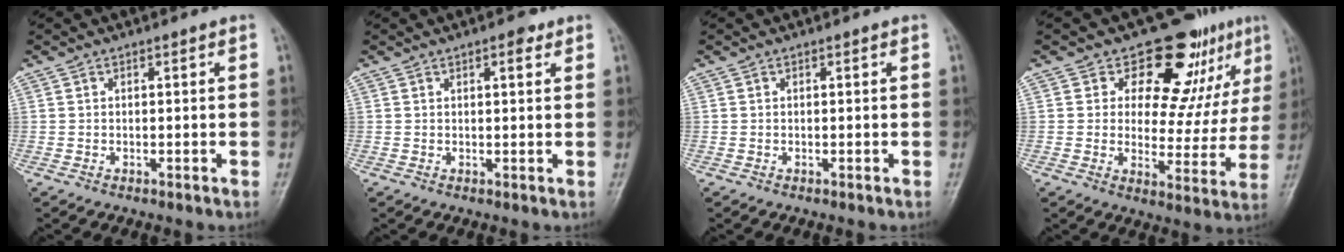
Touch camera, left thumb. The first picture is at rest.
{"total": 2.2, "force": [1.2, 0.9, 1.6], "torque": [-0.013, -0.001, 0.013]}
{"total": 0.0}
{"total": 14.8, "force": [9.2, 8.1, 8.2], "torque": [-0.041, -0.051, 0.122]}